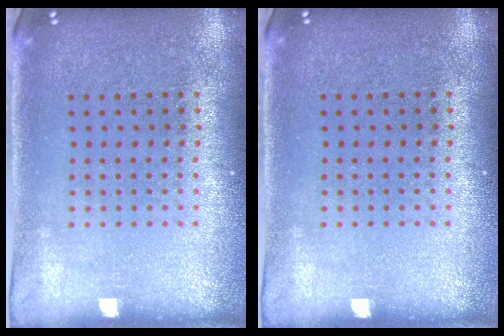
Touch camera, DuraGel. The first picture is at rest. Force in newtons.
{"total": 0.0}